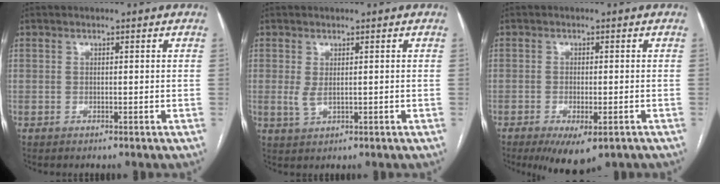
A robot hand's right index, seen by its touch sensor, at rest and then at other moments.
{"total": 2.0, "force": [0.3, 0.8, 1.8], "torque": [-0.041, -0.001, 0.015]}
{"total": 6.8, "force": [-4.1, 2.1, 5.0], "torque": [-0.075, -0.015, -0.059]}